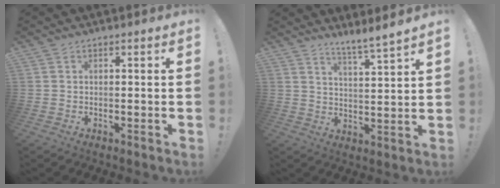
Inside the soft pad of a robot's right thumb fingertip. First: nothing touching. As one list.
[{"total": 6.4, "force": [5.6, -0.8, 3.1], "torque": [-0.054, -0.045, 0.092]}]